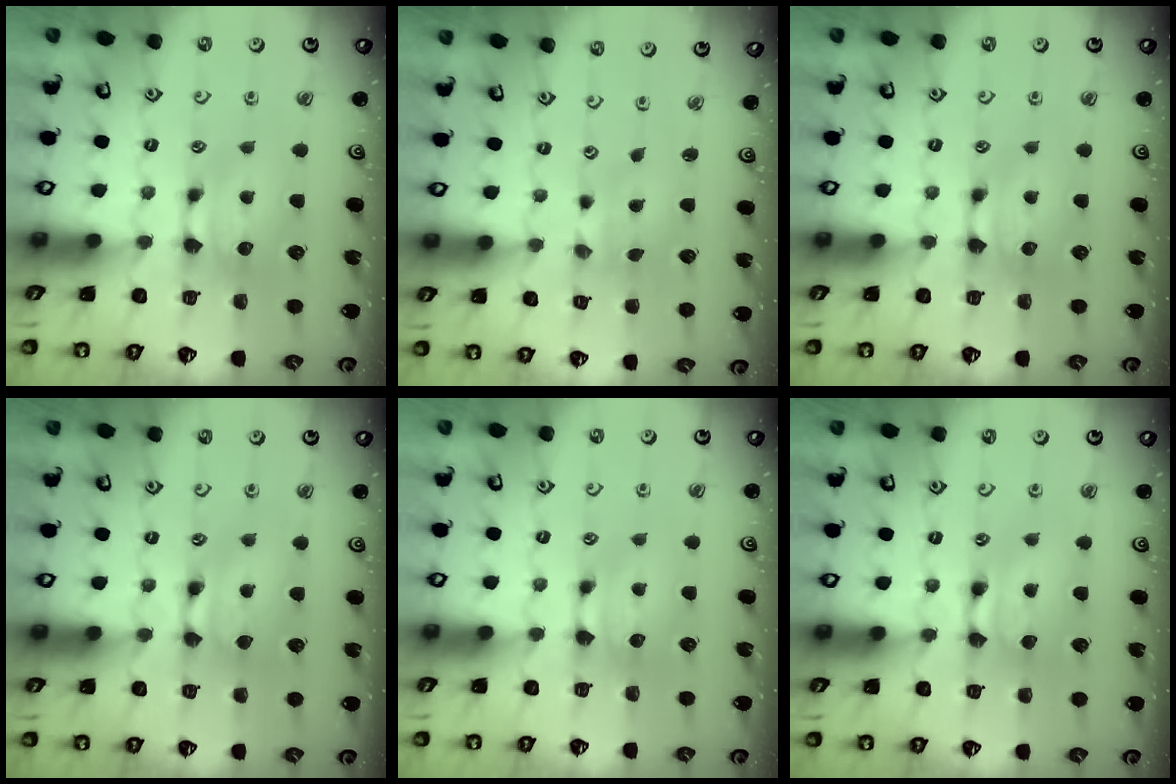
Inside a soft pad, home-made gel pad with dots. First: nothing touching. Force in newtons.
{"total": 1.4, "press": 1.0, "slide": 0.9}
{"total": 0.0}
{"total": 1.5, "press": 1.5, "slide": 0.1}
{"total": 0.0}
{"total": 2.0, "press": 2.0, "slide": 0.1}